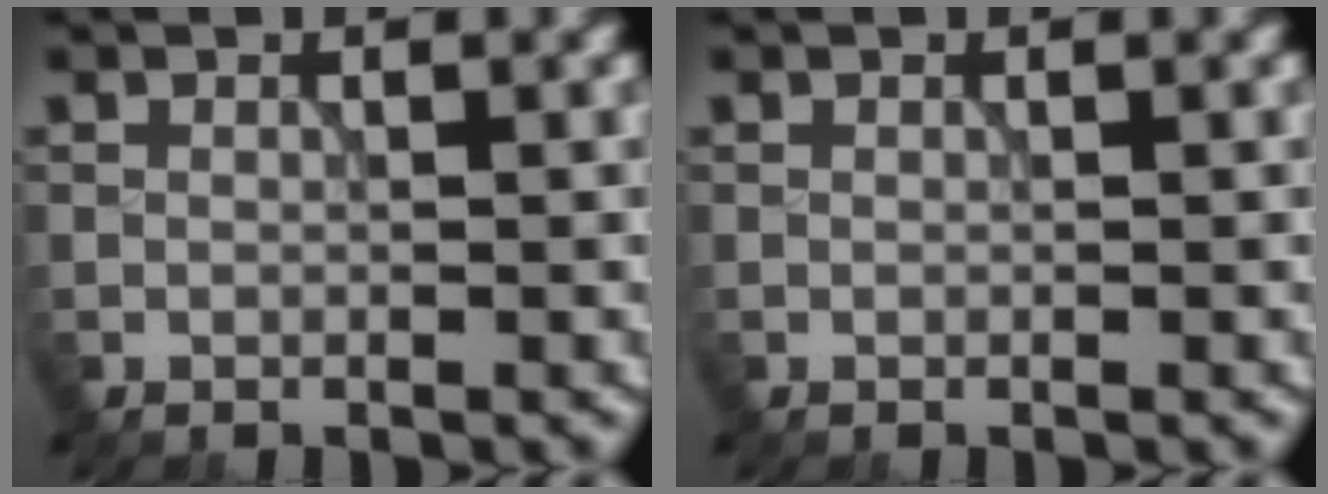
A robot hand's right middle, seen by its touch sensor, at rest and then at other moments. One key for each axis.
{"total": 0.0}